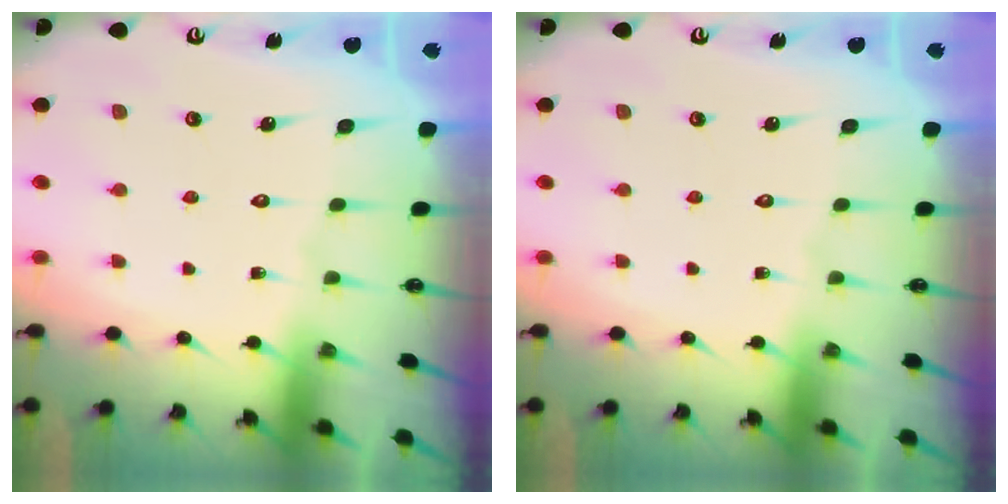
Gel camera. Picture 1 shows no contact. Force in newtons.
{"total": 0.0}